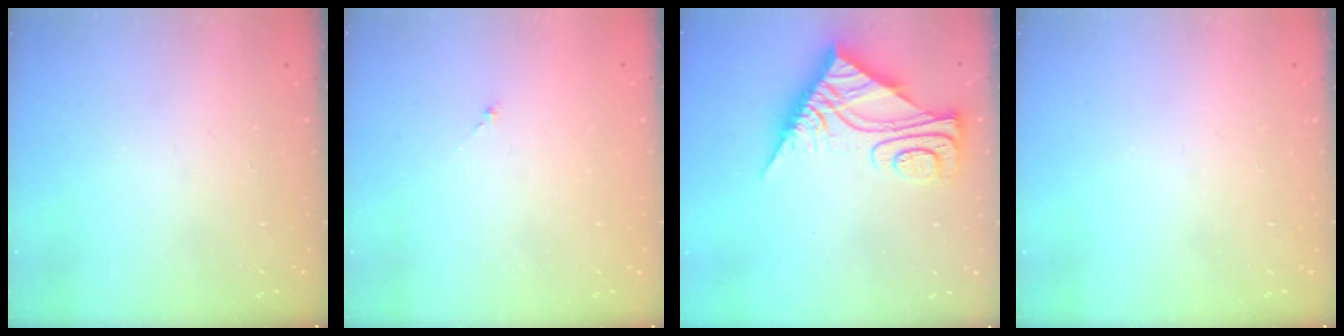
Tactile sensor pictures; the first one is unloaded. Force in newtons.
{"total": 1.0, "press": 0.8, "slide": 0.5}
{"total": 12.0, "press": 12.0, "slide": 1.0}
{"total": 0.0}